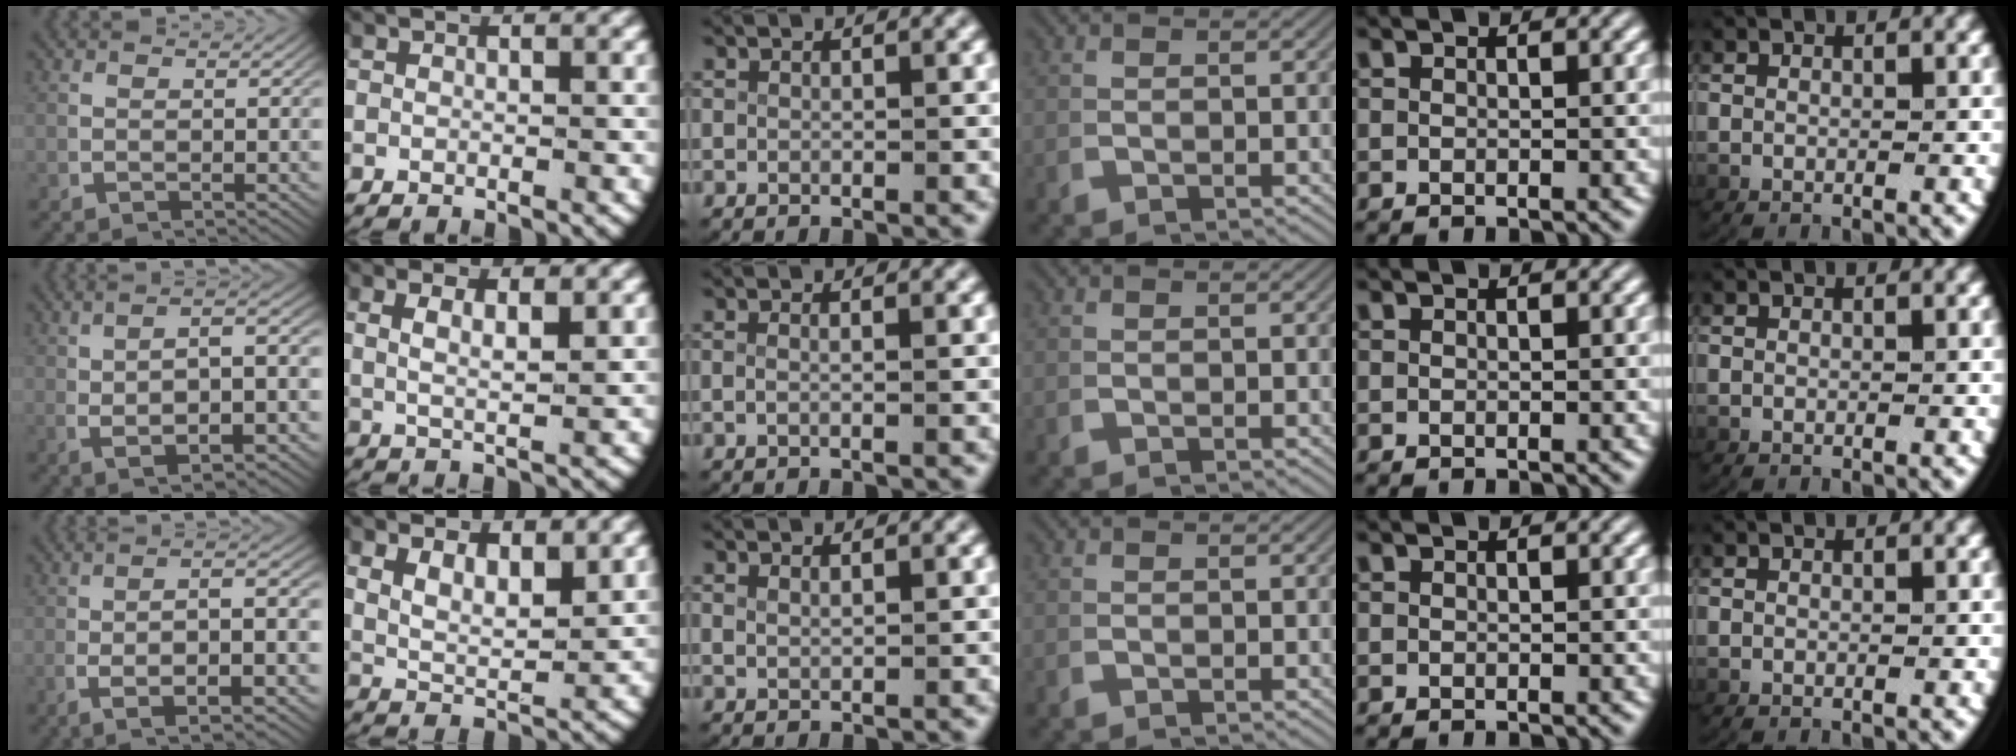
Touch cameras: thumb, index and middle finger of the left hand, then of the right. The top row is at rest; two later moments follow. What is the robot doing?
{"motion": "lift_and_place", "object": "towel"}